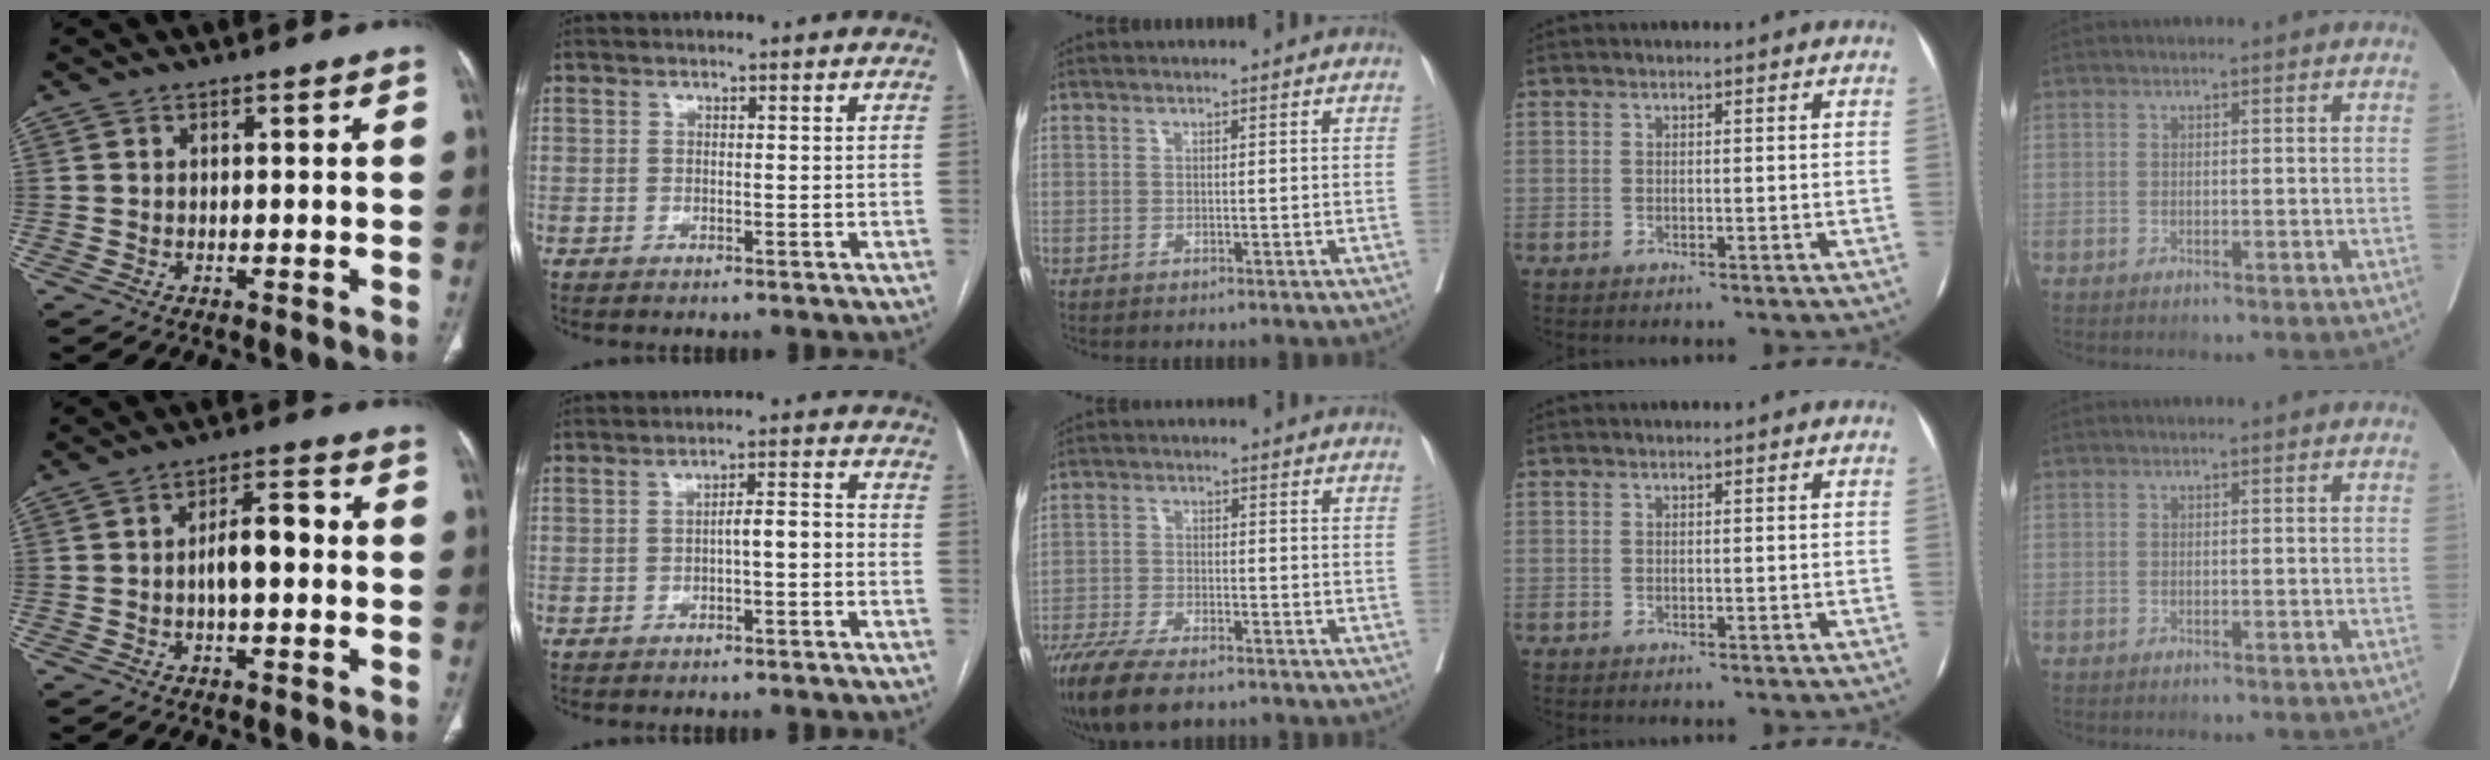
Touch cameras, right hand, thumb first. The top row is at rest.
{"thumb": {"total": 7.0, "force": [-0.4, 3.1, 6.3], "torque": [-0.096, 0.025, -0.014]}, "index": {"total": 3.6, "force": [-1.1, 0.9, 3.3], "torque": [-0.049, 0.017, -0.014]}, "middle": {"total": 11.0, "force": [-8.4, 2.9, 6.5], "torque": [-0.107, -0.020, -0.140]}}